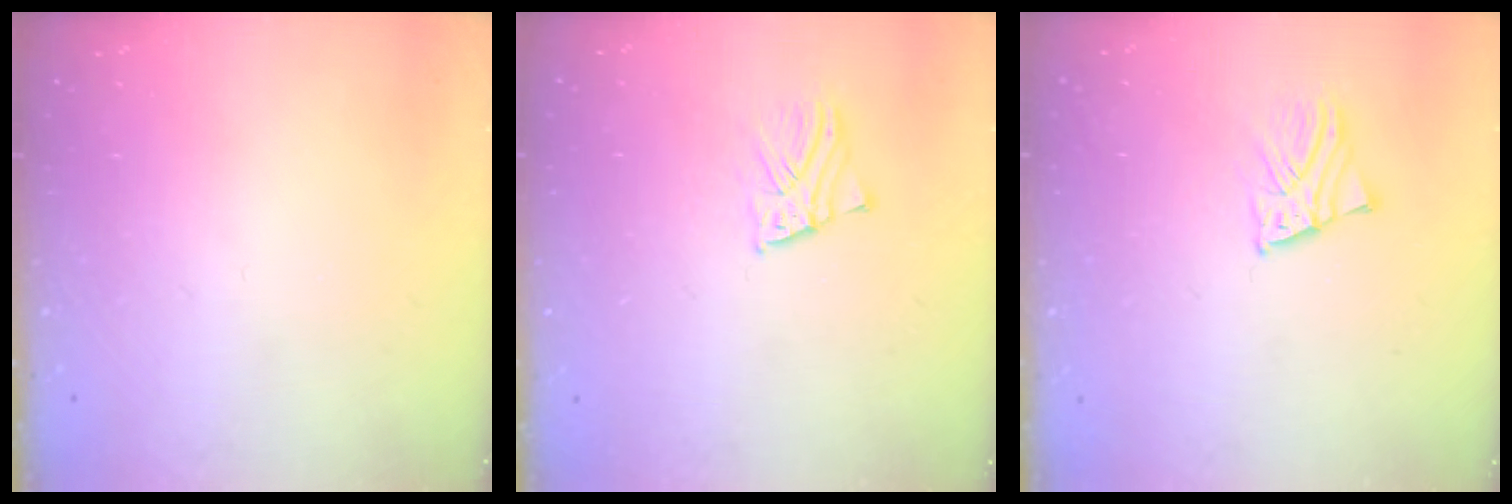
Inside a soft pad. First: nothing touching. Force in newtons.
{"total": 2.6, "press": 2.6, "slide": 0.1}
{"total": 2.3, "press": 2.3, "slide": 0.3}